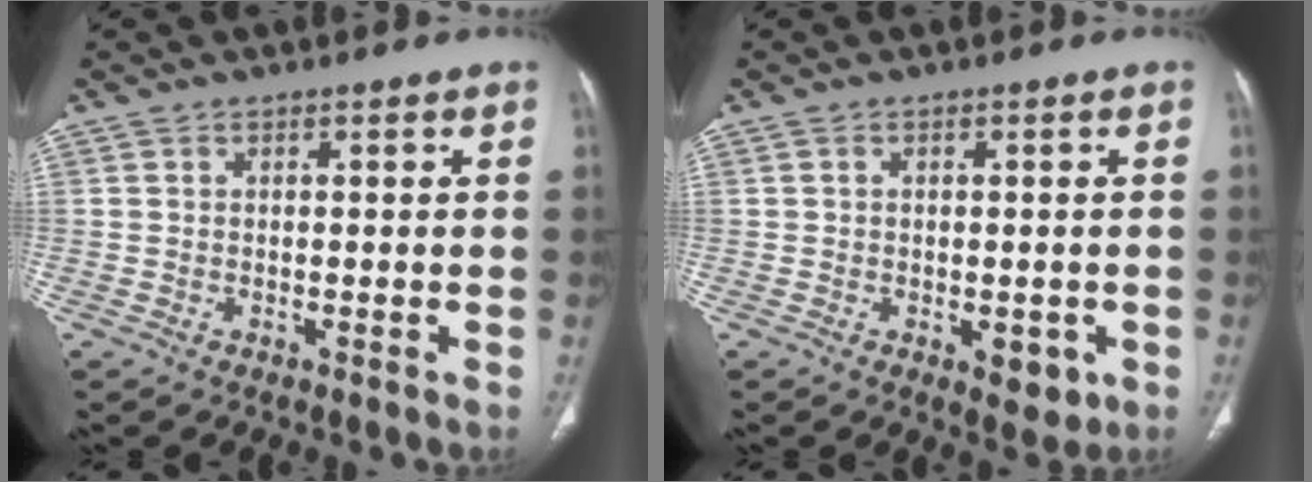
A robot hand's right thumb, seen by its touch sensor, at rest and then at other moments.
{"total": 4.4, "force": [-1.4, 2.5, 3.3], "torque": [-0.023, -0.002, -0.012]}